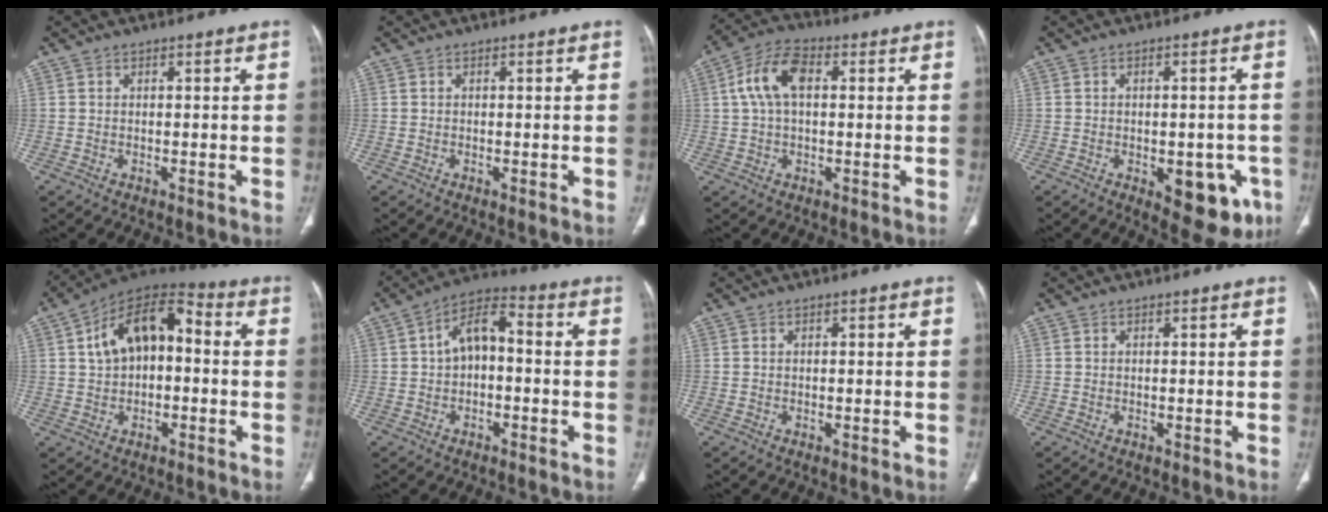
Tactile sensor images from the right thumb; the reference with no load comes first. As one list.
[{"total": 0.0}, {"total": 9.0, "force": [1.7, 5.1, 7.2], "torque": [-0.144, 0.025, 0.028]}, {"total": 11.4, "force": [-4.2, 5.7, 8.9], "torque": [-0.075, 0.006, -0.041]}, {"total": 14.2, "force": [1.8, 8.5, 11.2], "torque": [-0.164, 0.043, 0.015]}, {"total": 8.3, "force": [0.0, 5.0, 6.6], "torque": [-0.099, 0.036, -0.014]}, {"total": 0.5, "force": [0.2, 0.2, 0.5], "torque": [-0.011, 0.001, 0.003]}, {"total": 0.0}]